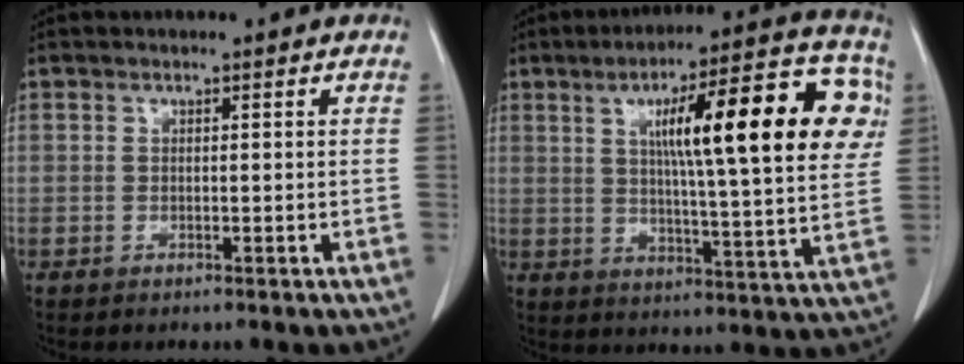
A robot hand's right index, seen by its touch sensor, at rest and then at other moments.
{"total": 21.0, "force": [5.7, 2.8, 20.0], "torque": [-0.271, 0.028, 0.074]}